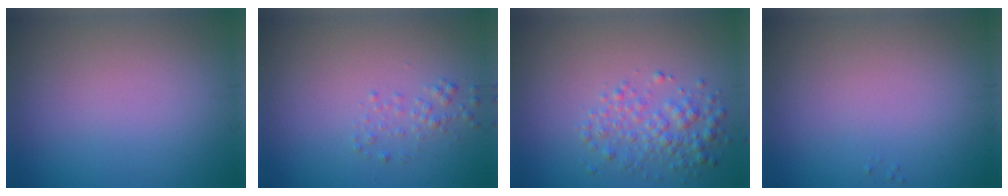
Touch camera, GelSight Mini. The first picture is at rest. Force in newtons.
{"total": 1.2, "press": 1.2, "slide": 0.1}
{"total": 2.8, "press": 2.8, "slide": 0.1}
{"total": 0.0}